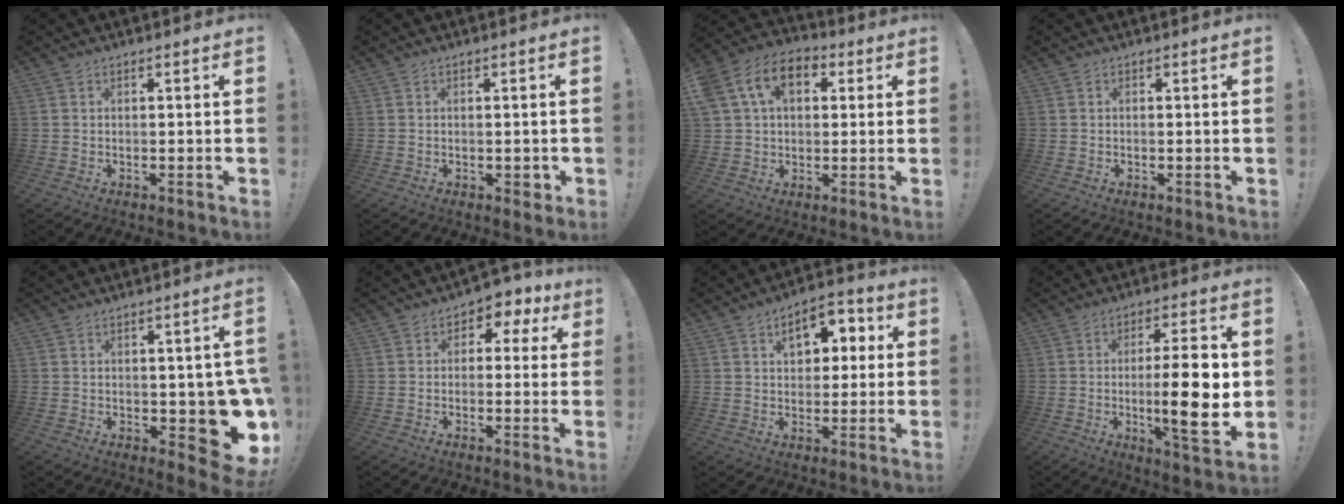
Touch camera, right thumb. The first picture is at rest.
{"total": 2.1, "force": [-0.2, 1.4, 1.5], "torque": [-0.017, 0.003, -0.002]}
{"total": 14.4, "force": [5.2, 10.1, 8.8], "torque": [-0.153, -0.001, 0.102]}
{"total": 0.0}
{"total": 11.0, "force": [-2.3, 5.7, 9.1], "torque": [-0.081, 0.000, -0.026]}
{"total": 3.7, "force": [0.4, 3.1, 2.0], "torque": [-0.019, -0.001, 0.005]}
{"total": 10.1, "force": [3.2, 6.7, 6.9], "torque": [-0.090, -0.001, 0.053]}
{"total": 15.8, "force": [-0.7, 3.3, 15.4], "torque": [-0.239, -0.014, -0.016]}